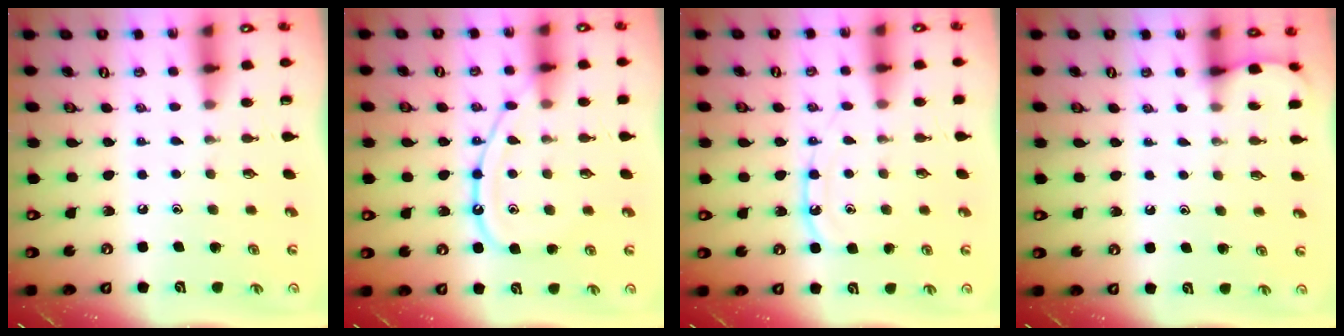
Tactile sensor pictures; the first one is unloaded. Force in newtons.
{"total": 12.3, "press": 12.3, "slide": 1.1}
{"total": 9.5, "press": 9.5, "slide": 1.1}
{"total": 2.5, "press": 2.5, "slide": 0.3}